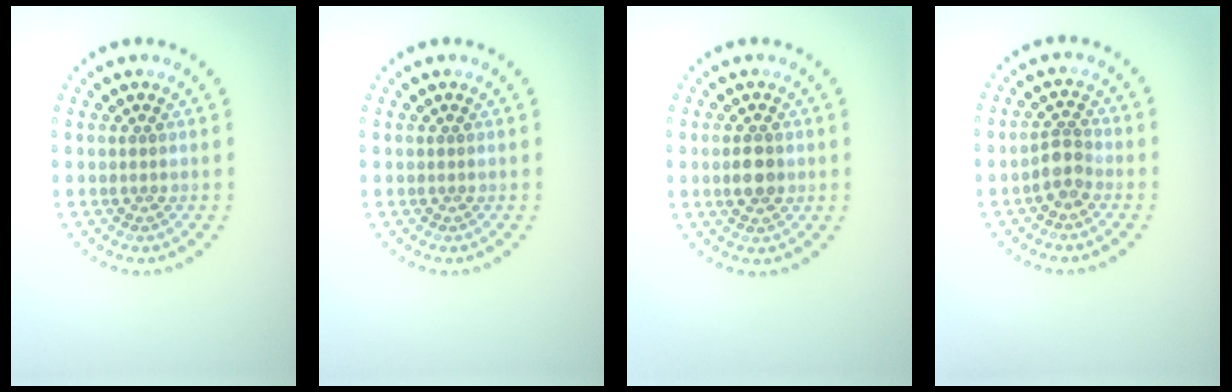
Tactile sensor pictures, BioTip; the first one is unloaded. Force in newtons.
{"total": 0.0}
{"total": 2.9, "press": 2.9, "slide": 0.1}
{"total": 2.0, "press": 1.7, "slide": 1.0}